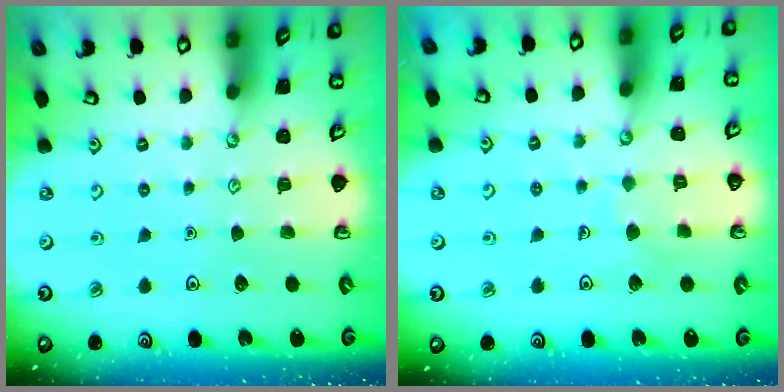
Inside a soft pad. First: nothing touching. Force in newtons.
{"total": 5.2, "press": 5.2, "slide": 0.3}